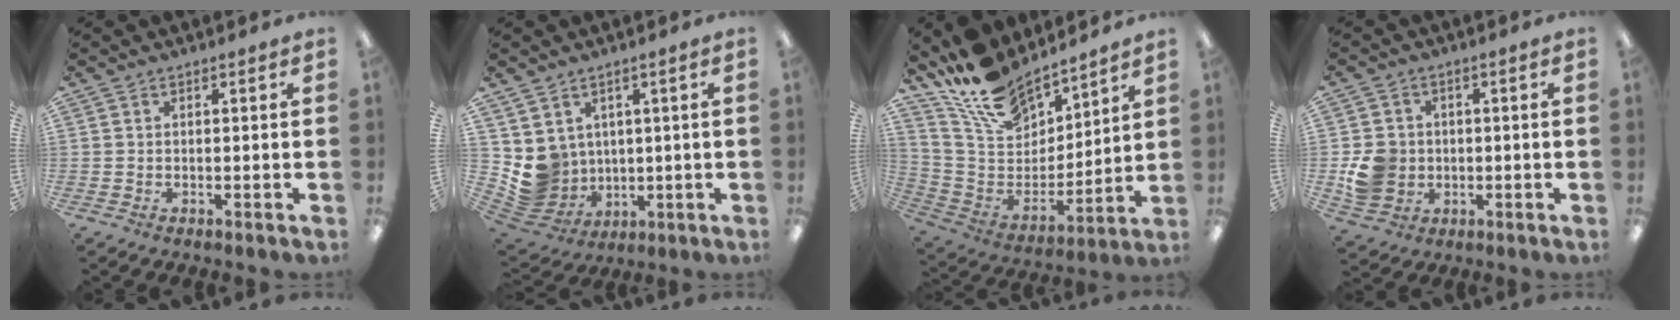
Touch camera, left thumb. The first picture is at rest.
{"total": 7.8, "force": [2.6, 7.3, 0.9], "torque": [-0.062, -0.032, 0.061]}
{"total": 16.9, "force": [14.5, 6.8, 5.4], "torque": [-0.138, -0.098, 0.270]}
{"total": 7.9, "force": [-0.5, 7.3, 2.8], "torque": [-0.065, 0.013, -0.005]}